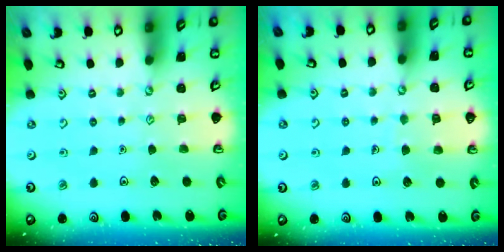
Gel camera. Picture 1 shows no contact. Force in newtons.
{"total": 5.7, "press": 5.7, "slide": 0.5}